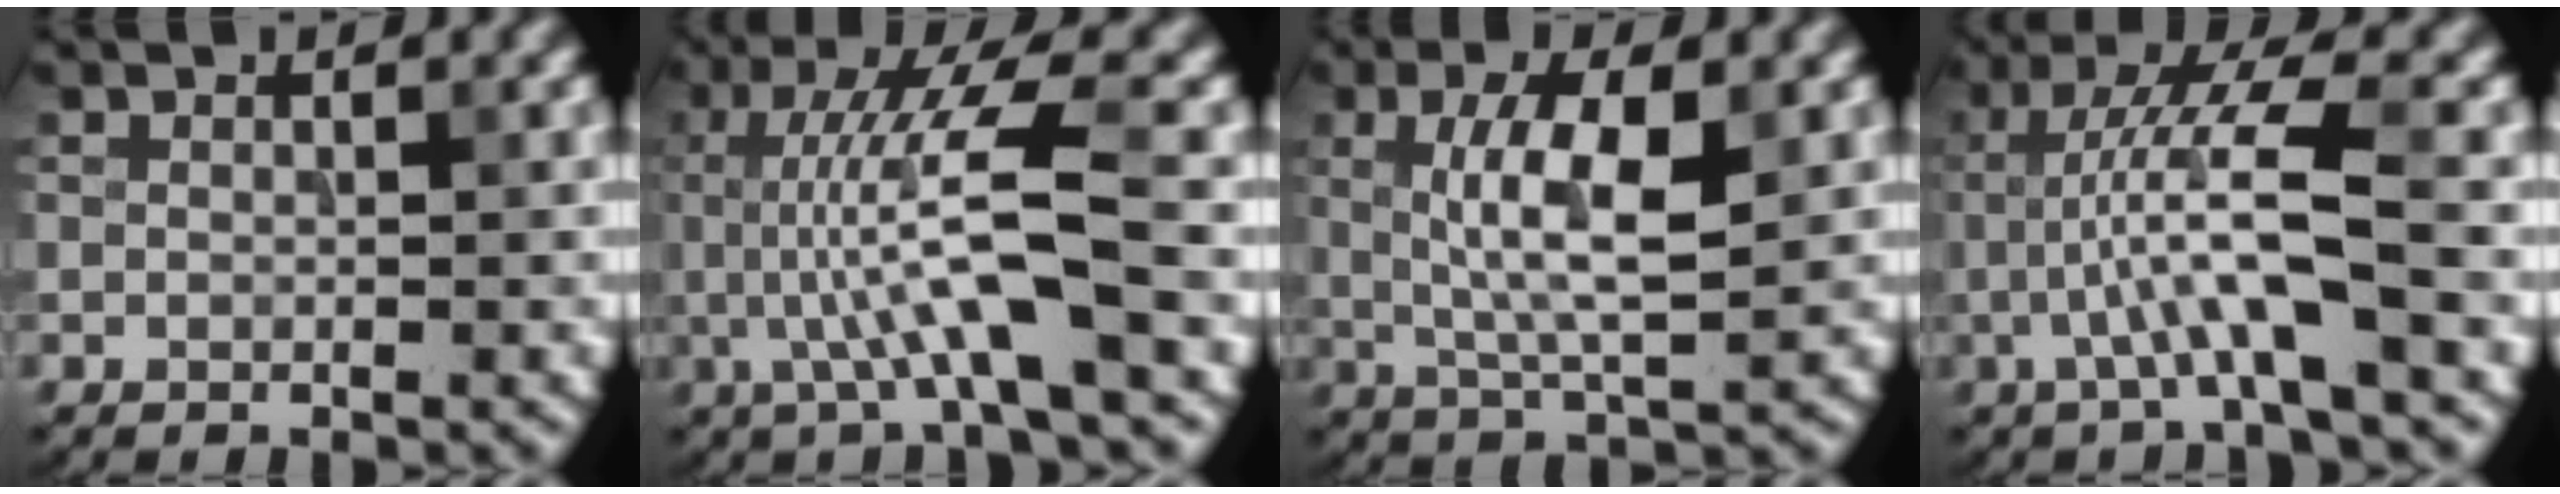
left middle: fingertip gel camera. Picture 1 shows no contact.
{"total": 7.4, "force": [-0.6, 1.2, 7.2], "torque": [-0.133, 0.007, -0.010]}
{"total": 5.9, "force": [0.9, 1.6, 5.6], "torque": [-0.107, 0.004, 0.015]}
{"total": 6.1, "force": [-1.1, 0.6, 5.9], "torque": [-0.117, 0.019, -0.022]}